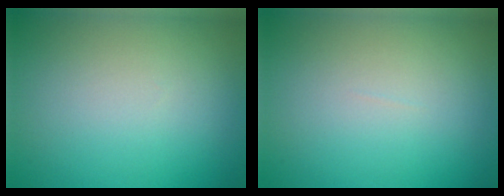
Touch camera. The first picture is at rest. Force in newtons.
{"total": 0.0}